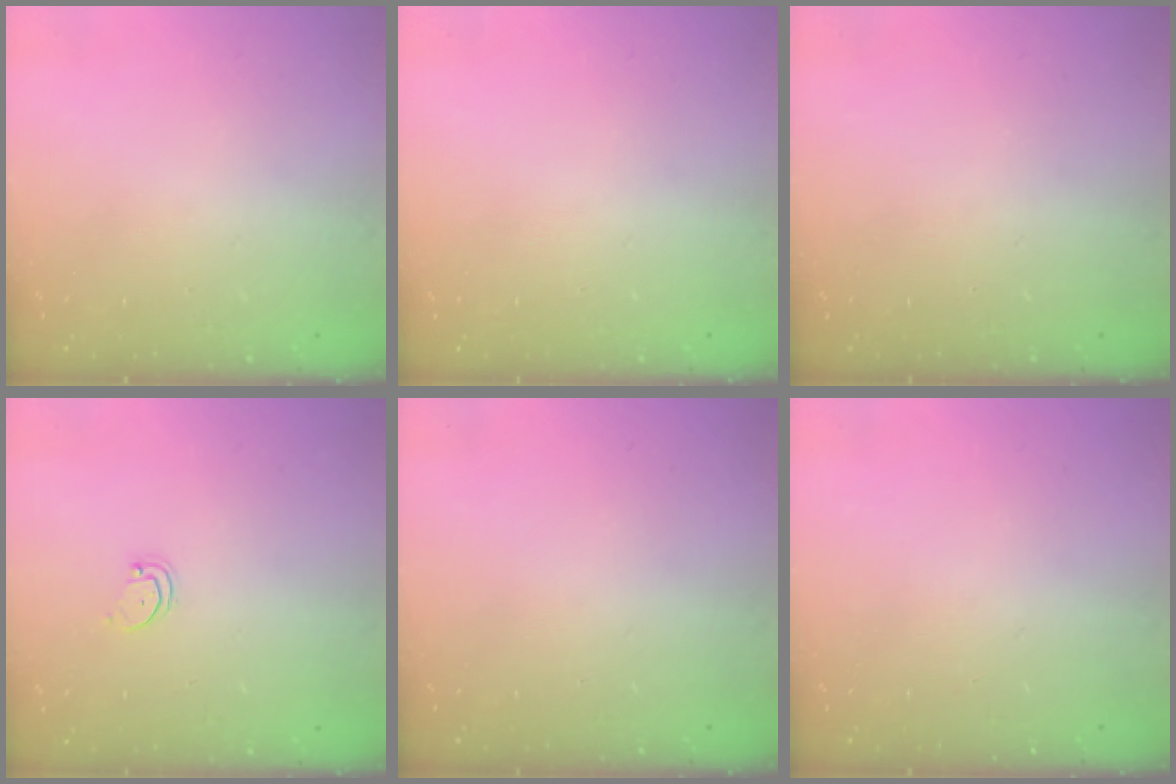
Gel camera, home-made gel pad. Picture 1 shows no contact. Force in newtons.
{"total": 0.0}
{"total": 0.0}
{"total": 1.5, "press": 1.5, "slide": 0.1}
{"total": 0.0}
{"total": 0.0}